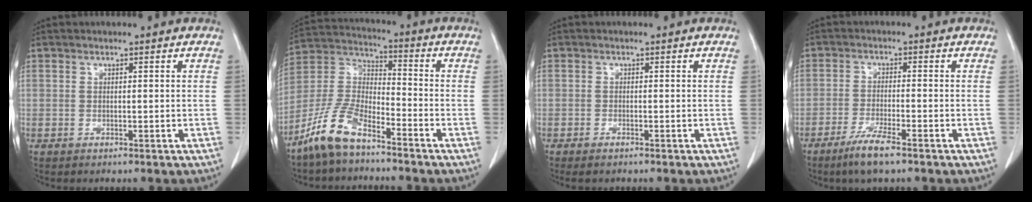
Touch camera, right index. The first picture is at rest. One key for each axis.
{"total": 10.4, "fx": -7.7, "fy": 3.2, "fz": 6.1, "tx": -0.150, "ty": 0.003, "tz": -0.156}
{"total": 1.5, "fx": -1.2, "fy": 0.3, "fz": 0.8, "tx": -0.020, "ty": -0.005, "tz": -0.014}
{"total": 5.6, "fx": -3.9, "fy": 0.3, "fz": 4.0, "tx": -0.082, "ty": -0.012, "tz": -0.071}